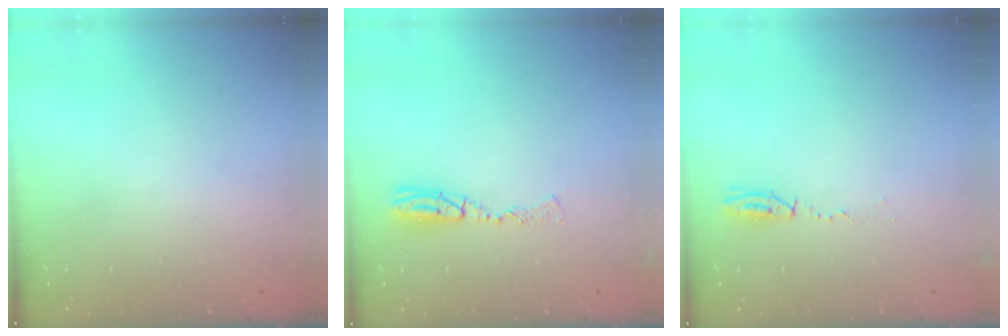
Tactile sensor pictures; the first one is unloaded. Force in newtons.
{"total": 6.9, "press": 6.7, "slide": 1.8}
{"total": 3.9, "press": 3.8, "slide": 0.9}